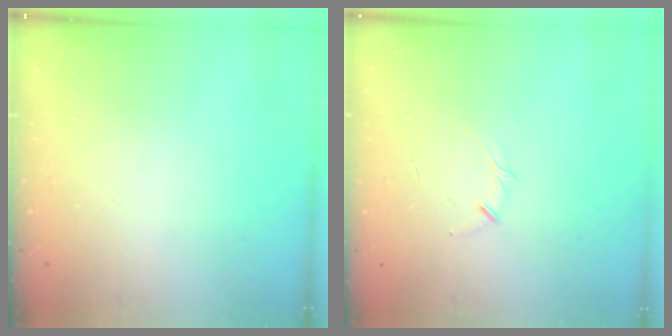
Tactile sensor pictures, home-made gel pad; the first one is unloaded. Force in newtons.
{"total": 3.1, "press": 3.0, "slide": 0.7}